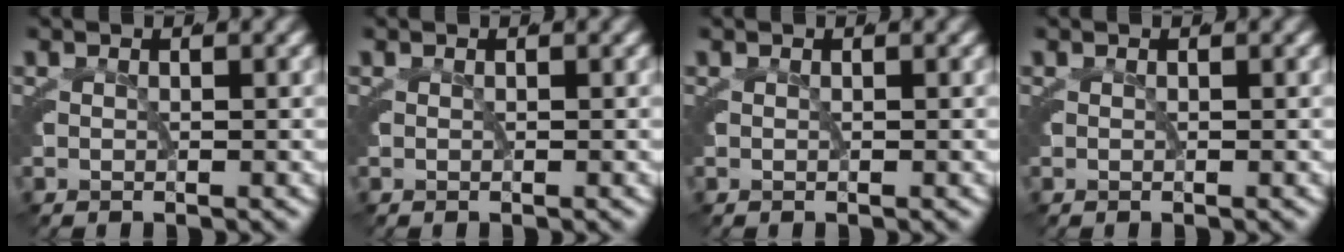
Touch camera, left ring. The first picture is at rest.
{"total": 0.0}
{"total": 0.0}
{"total": 0.0}